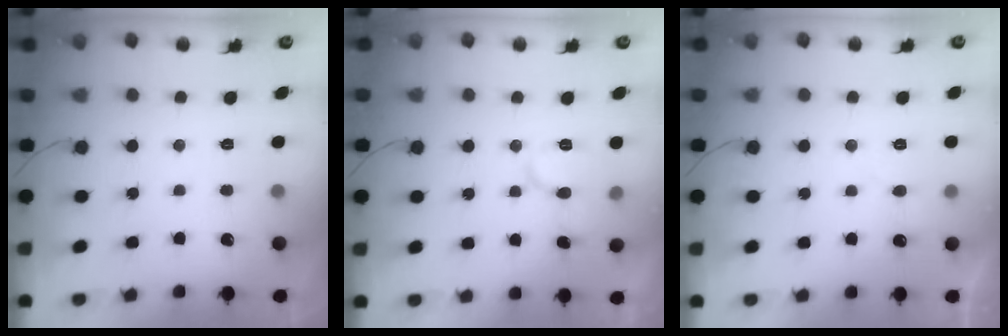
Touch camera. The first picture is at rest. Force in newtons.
{"total": 9.0, "press": 8.9, "slide": 0.7}
{"total": 4.2, "press": 4.1, "slide": 0.4}